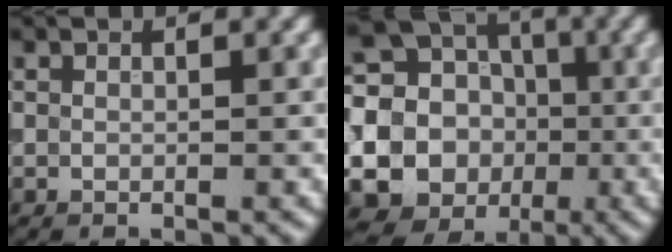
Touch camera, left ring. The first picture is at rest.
{"total": 23.2, "force": [-2.7, 22.1, 6.5], "torque": [-0.152, 0.006, -0.107]}